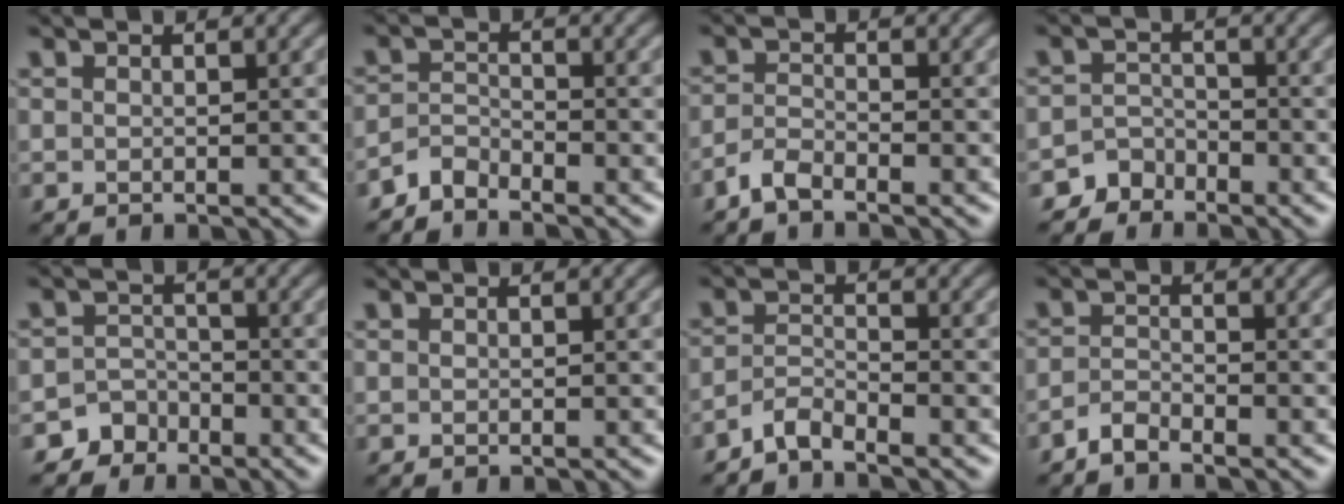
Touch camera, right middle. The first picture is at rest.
{"total": 2.2, "force": [-2.0, 0.6, 0.5], "torque": [-0.010, 0.006, -0.048]}
{"total": 2.0, "force": [-1.7, 0.5, 1.0], "torque": [-0.027, 0.003, -0.041]}
{"total": 2.3, "force": [-1.9, 1.2, -0.2], "torque": [0.012, 0.010, -0.040]}
{"total": 2.6, "force": [-2.1, 1.6, -0.2], "torque": [0.018, 0.008, -0.039]}
{"total": 0.0}
{"total": 2.3, "force": [-2.1, 0.3, 0.9], "torque": [-0.019, 0.005, -0.048]}
{"total": 1.7, "force": [-1.5, 0.3, 0.7], "torque": [-0.019, 0.003, -0.036]}